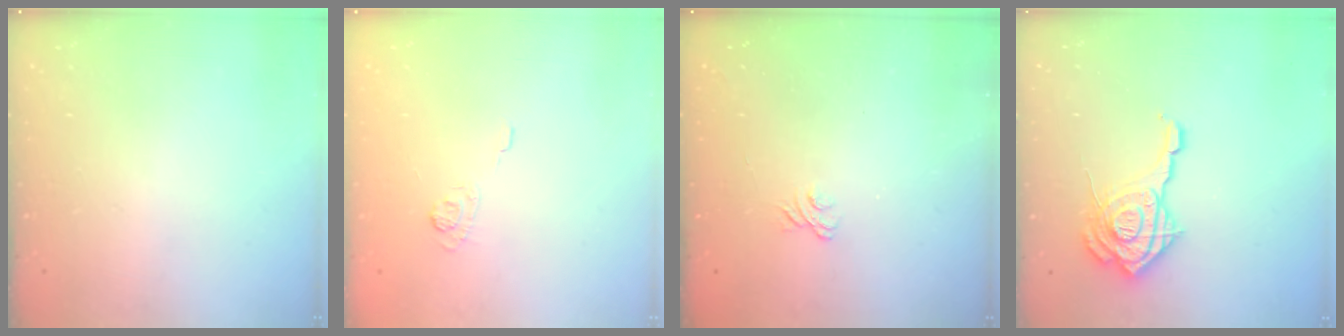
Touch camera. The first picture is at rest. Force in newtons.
{"total": 3.6, "press": 3.3, "slide": 1.5}
{"total": 1.9, "press": 1.5, "slide": 1.1}
{"total": 16.9, "press": 16.8, "slide": 1.7}